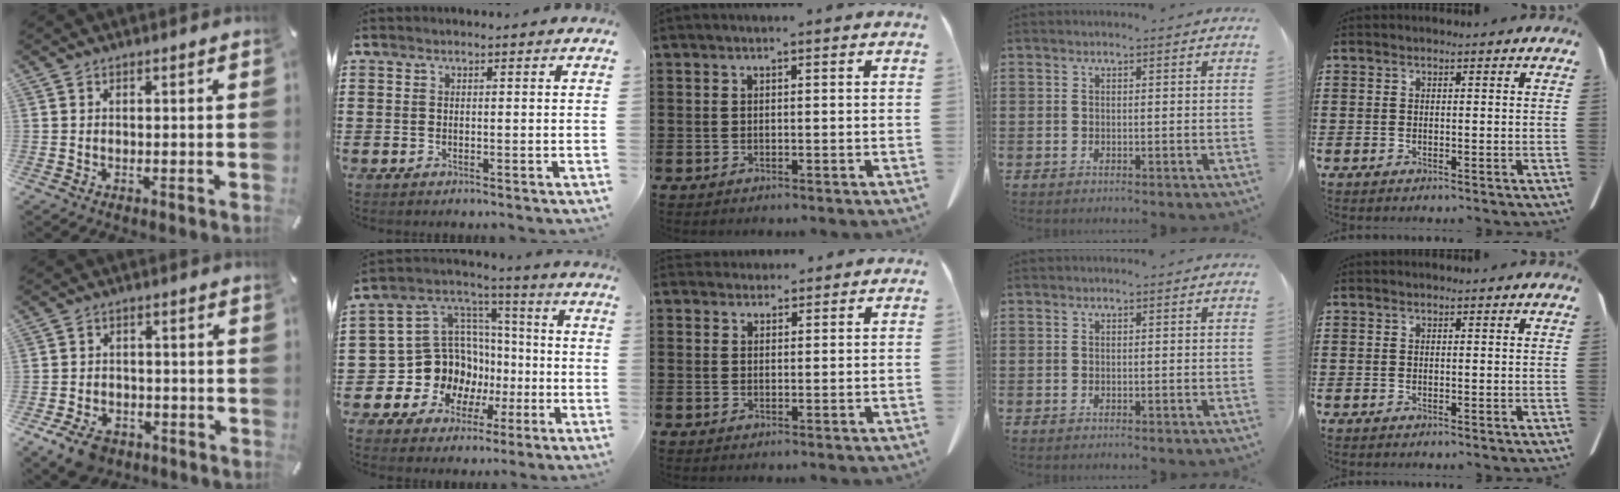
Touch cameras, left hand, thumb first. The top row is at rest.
{"thumb": {"total": 7.2, "force": [-4.5, 4.6, 3.3], "torque": [-0.070, 0.022, -0.083]}, "index": {"total": 12.1, "force": [-2.7, 11.3, 3.4], "torque": [-0.117, -0.013, -0.034]}, "middle": {"total": 2.1, "force": [2.0, 0.8, 0.0], "torque": [-0.006, 0.001, 0.039]}}